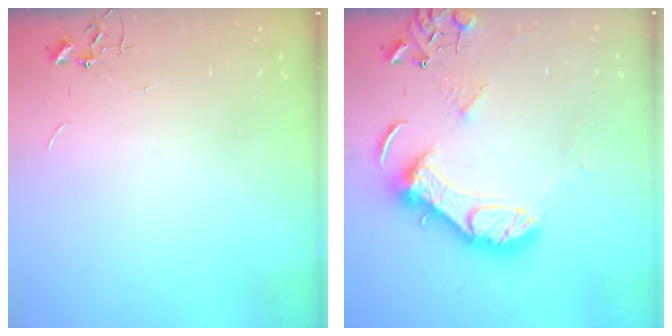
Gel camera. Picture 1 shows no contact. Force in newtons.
{"total": 14.2, "press": 14.1, "slide": 1.4}